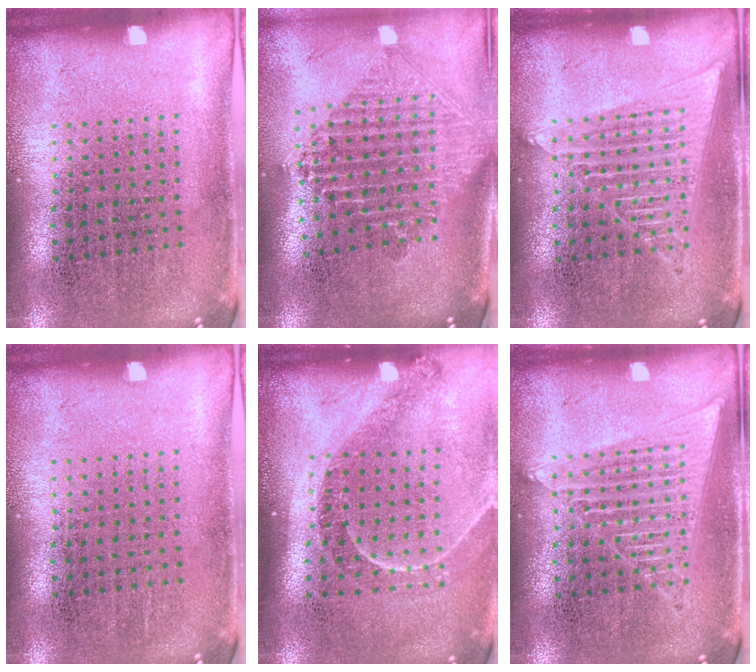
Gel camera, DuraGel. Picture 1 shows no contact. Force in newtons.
{"total": 2.2, "press": 1.7, "slide": 1.4}
{"total": 1.4, "press": 1.4, "slide": 0.1}
{"total": 0.0}
{"total": 1.3, "press": 1.3, "slide": 0.2}
{"total": 1.4, "press": 1.4, "slide": 0.1}